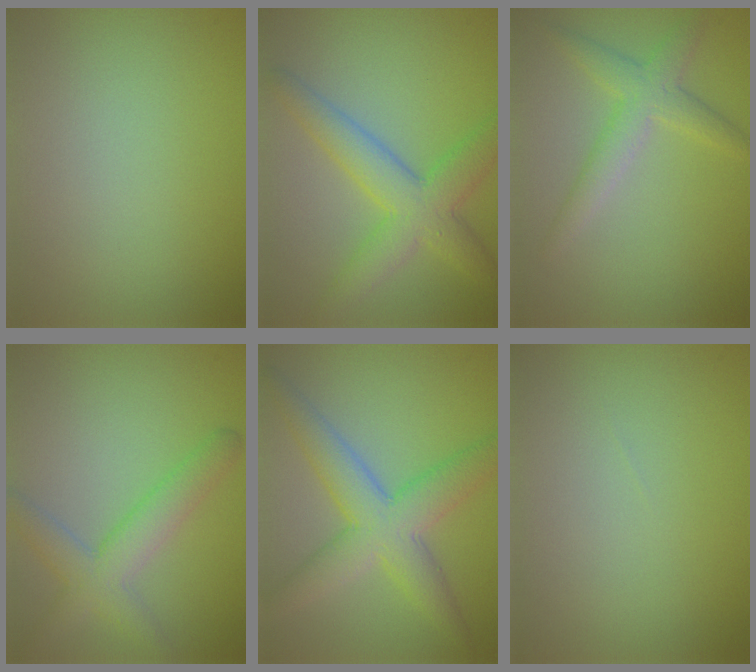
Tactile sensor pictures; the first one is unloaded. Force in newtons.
{"total": 5.6, "press": 5.6, "slide": 0.1}
{"total": 3.0, "press": 3.0, "slide": 0.1}
{"total": 4.1, "press": 4.1, "slide": 0.2}
{"total": 6.1, "press": 6.1, "slide": 0.2}
{"total": 0.0}